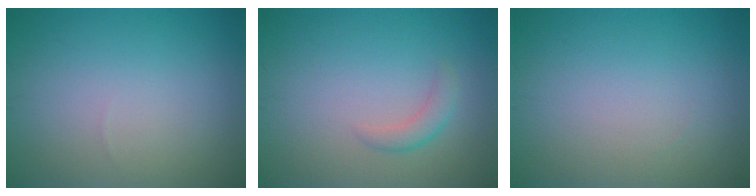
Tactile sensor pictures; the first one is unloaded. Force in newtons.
{"total": 1.5, "press": 1.5, "slide": 0.1}
{"total": 0.0}